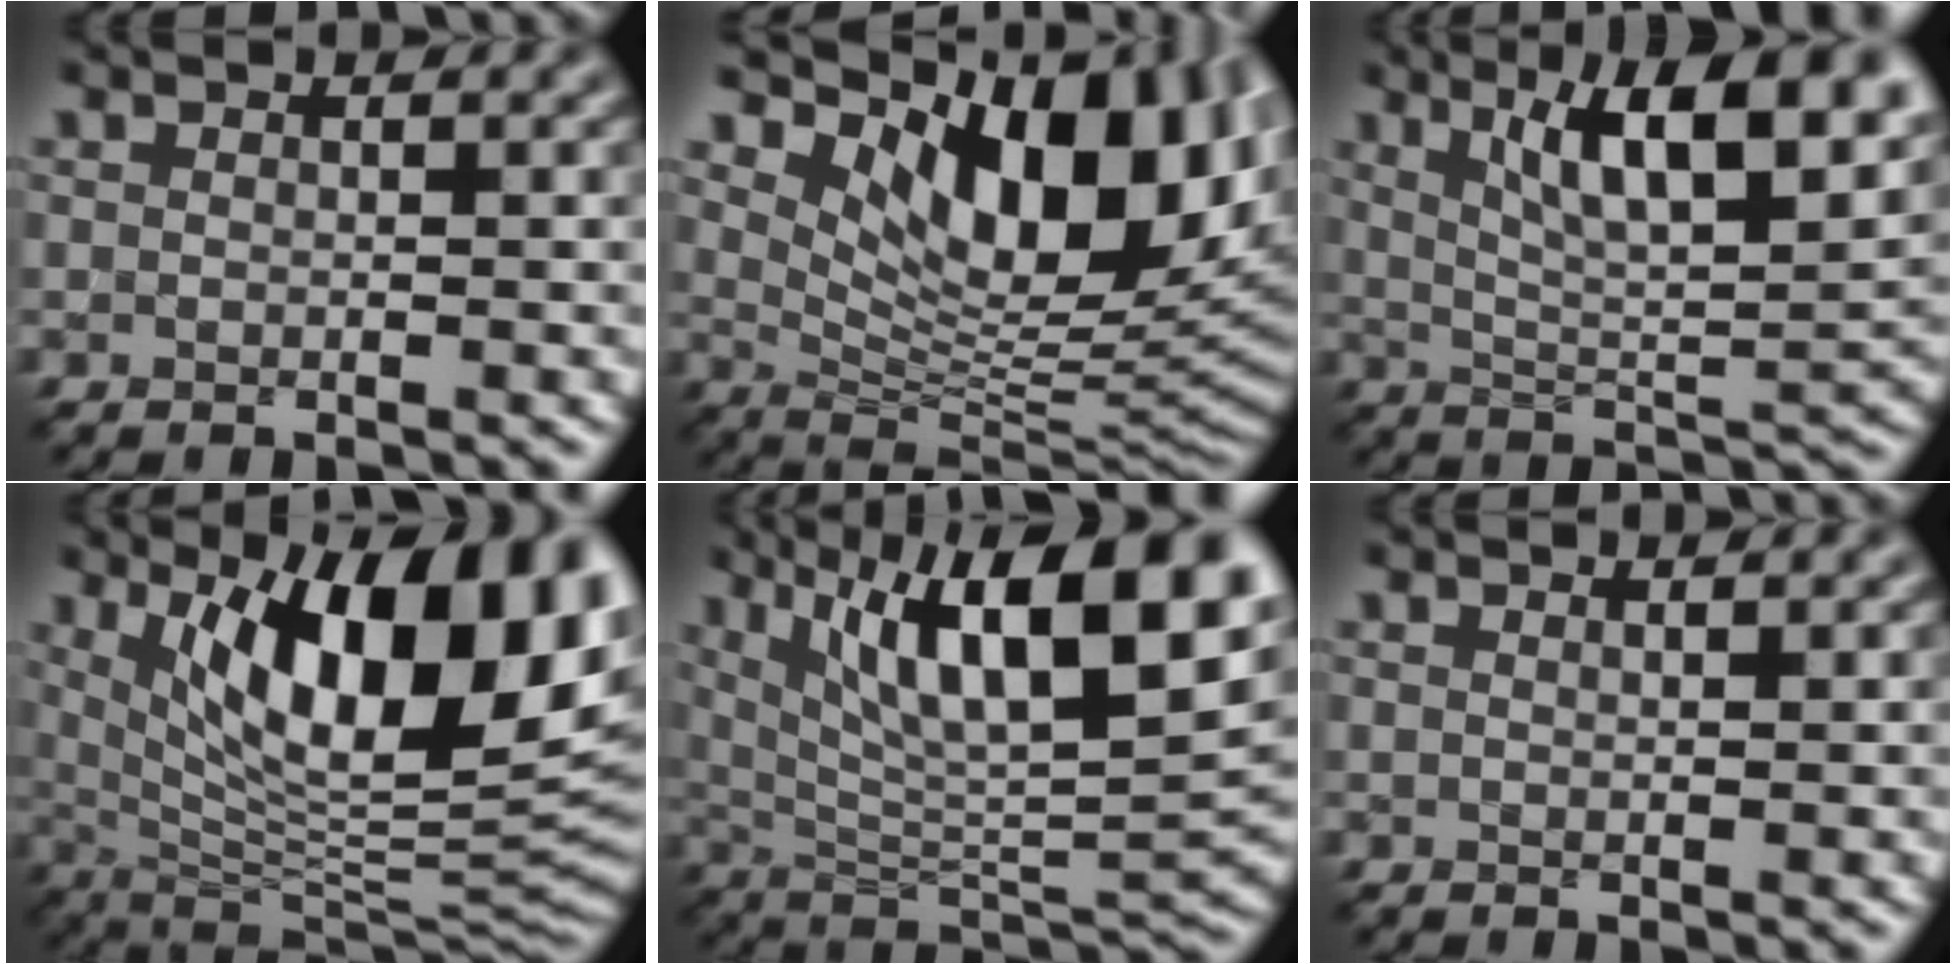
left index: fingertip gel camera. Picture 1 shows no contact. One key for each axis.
{"total": 13.7, "fx": 5.7, "fy": 6.8, "fz": 10.5, "tx": -0.149, "ty": -0.006, "tz": 0.105}
{"total": 12.0, "fx": 5.8, "fy": 3.8, "fz": 9.8, "tx": -0.132, "ty": 0.007, "tz": 0.090}
{"total": 15.1, "fx": 5.3, "fy": 5.6, "fz": 13.1, "tx": -0.170, "ty": -0.005, "tz": 0.081}
{"total": 14.4, "fx": 6.1, "fy": 4.7, "fz": 12.1, "tx": -0.191, "ty": 0.002, "tz": 0.105}
{"total": 0.7, "fx": 0.6, "fy": 0.1, "fz": 0.3, "tx": -0.003, "ty": 0.001, "tz": 0.010}